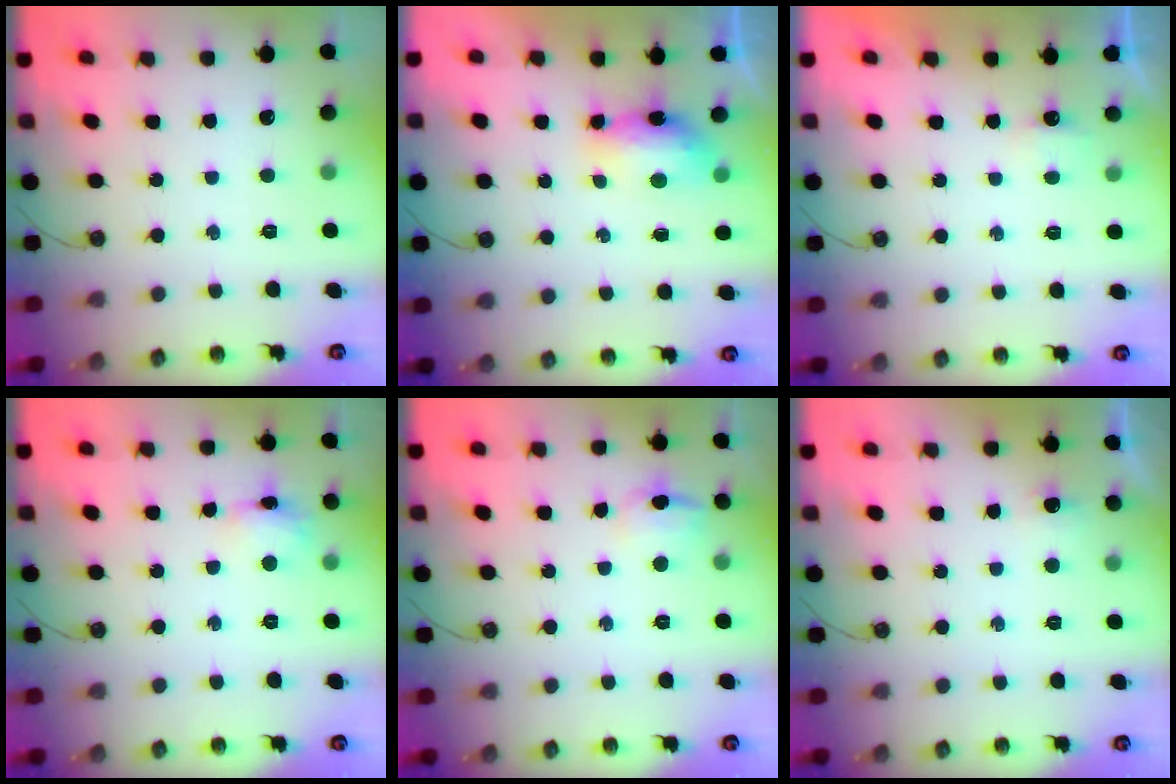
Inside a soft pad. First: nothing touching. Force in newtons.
{"total": 7.6, "press": 7.5, "slide": 1.0}
{"total": 2.5, "press": 2.4, "slide": 0.5}
{"total": 6.5, "press": 6.4, "slide": 0.6}
{"total": 6.9, "press": 6.7, "slide": 1.2}
{"total": 3.9, "press": 3.8, "slide": 1.0}